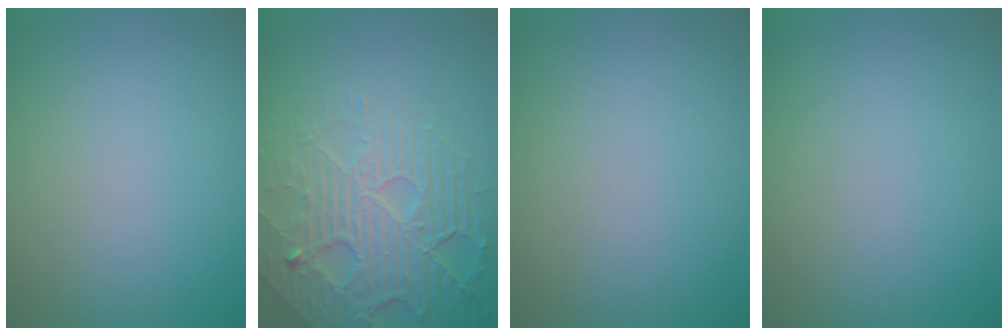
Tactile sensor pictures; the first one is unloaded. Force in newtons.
{"total": 8.2, "press": 5.7, "slide": 5.9}
{"total": 0.0}
{"total": 0.0}